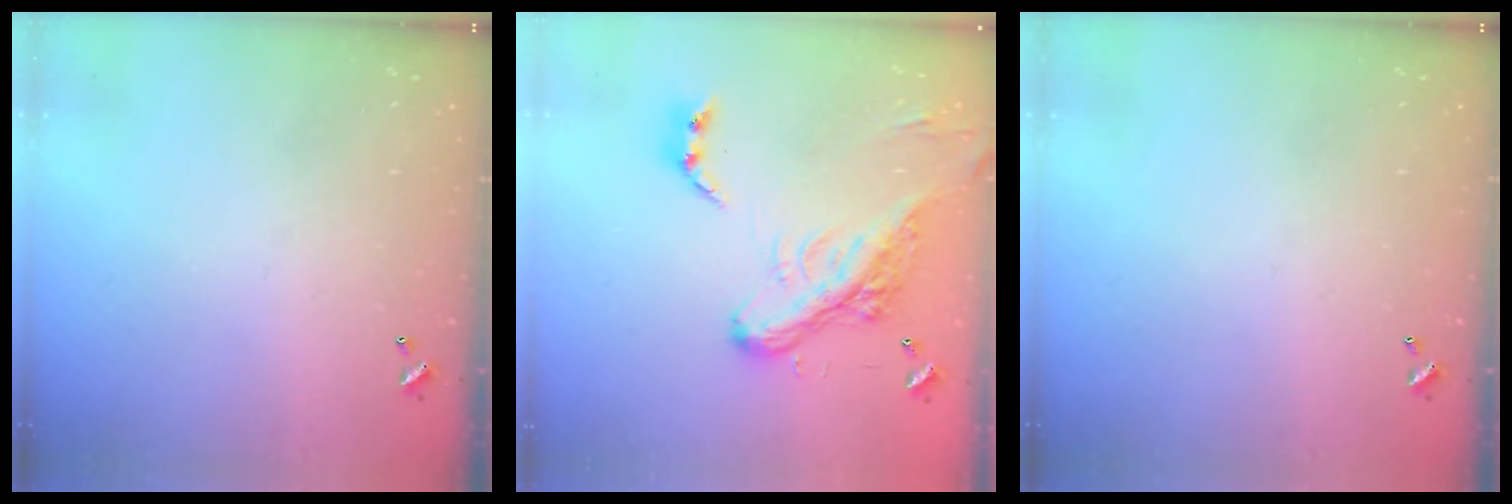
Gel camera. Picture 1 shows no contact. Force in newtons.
{"total": 10.0, "press": 9.8, "slide": 2.0}
{"total": 0.0}